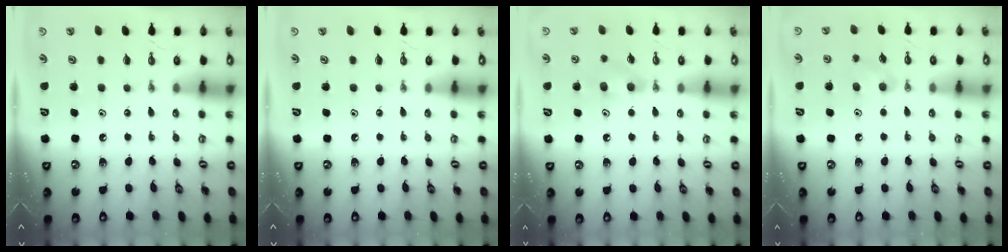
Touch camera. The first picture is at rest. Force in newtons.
{"total": 0.0}
{"total": 5.8, "press": 5.8, "slide": 0.3}
{"total": 6.7, "press": 6.0, "slide": 2.8}